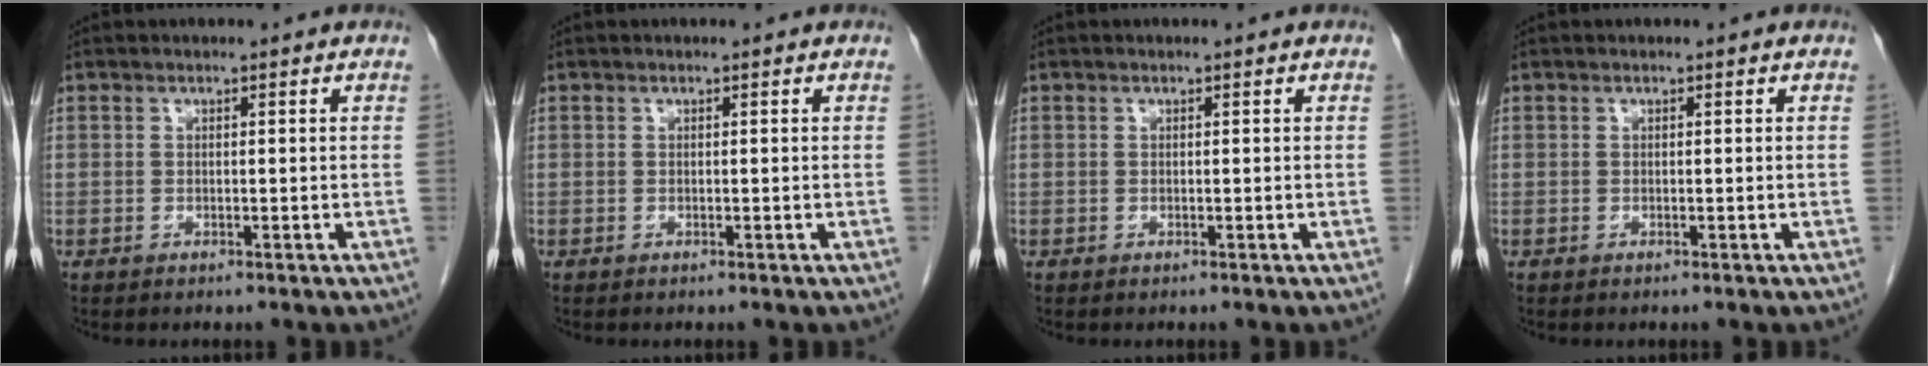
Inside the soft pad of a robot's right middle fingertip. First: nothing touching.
{"total": 0.0}
{"total": 0.0}
{"total": 0.0}